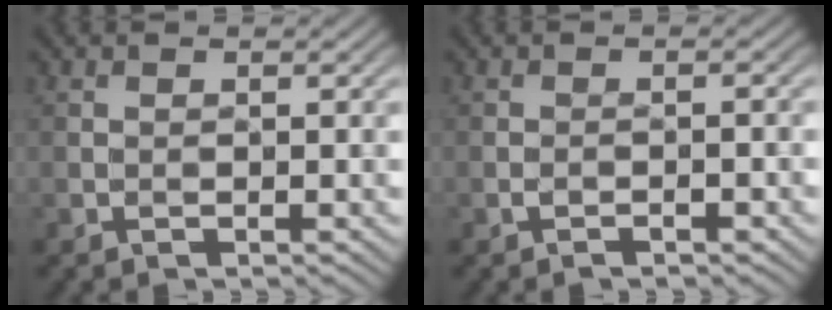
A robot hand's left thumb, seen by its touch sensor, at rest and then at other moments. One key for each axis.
{"total": 1.2, "fx": -1.0, "fy": 0.2, "fz": 0.7, "tx": -0.014, "ty": 0.000, "tz": -0.016}